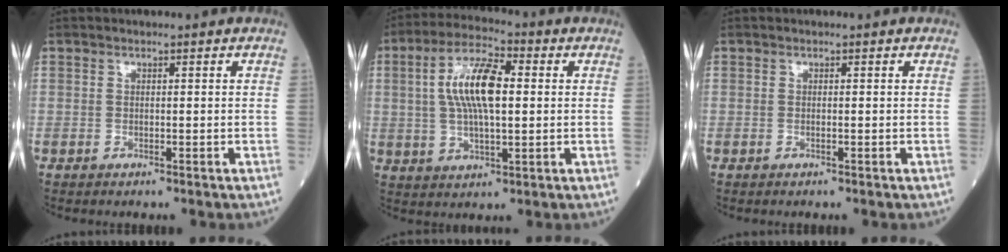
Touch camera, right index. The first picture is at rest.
{"total": 10.8, "force": [1.6, 3.3, 10.1], "torque": [-0.202, 0.017, 0.027]}
{"total": 0.0}